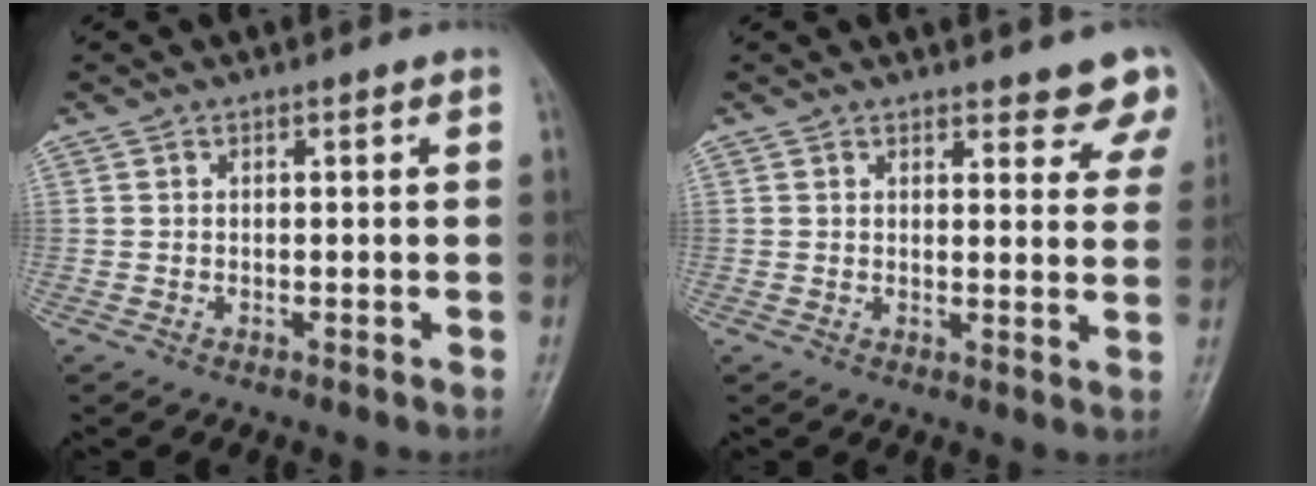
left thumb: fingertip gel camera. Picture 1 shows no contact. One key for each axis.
{"total": 7.0, "fx": 6.1, "fy": 2.4, "fz": 2.4, "tx": 0.012, "ty": -0.031, "tz": 0.053}